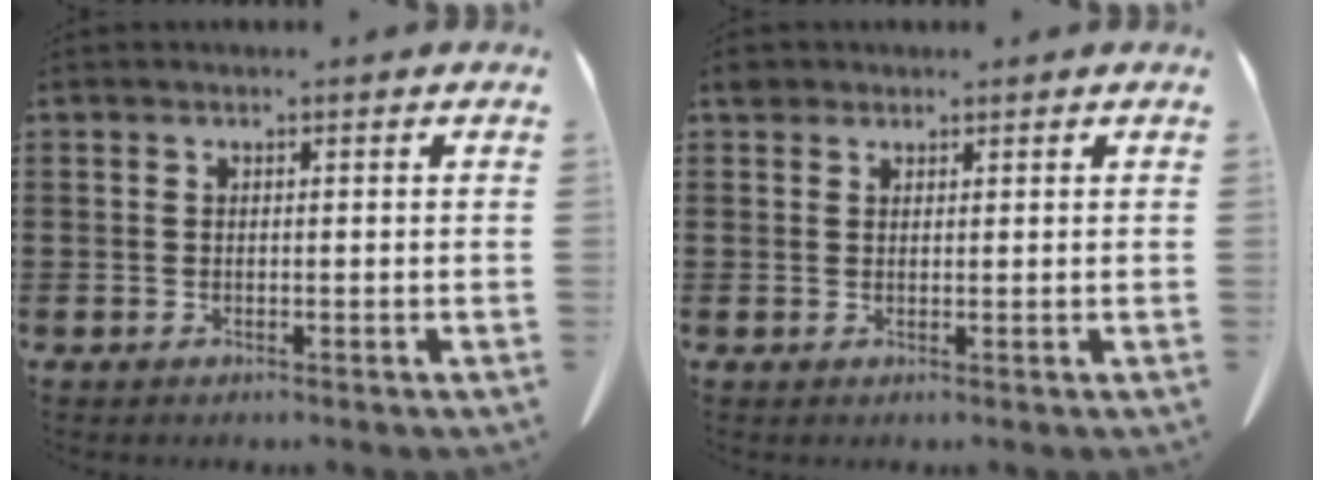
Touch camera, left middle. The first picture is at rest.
{"total": 1.6, "force": [1.3, 0.8, 0.4], "torque": [-0.014, 0.002, 0.026]}